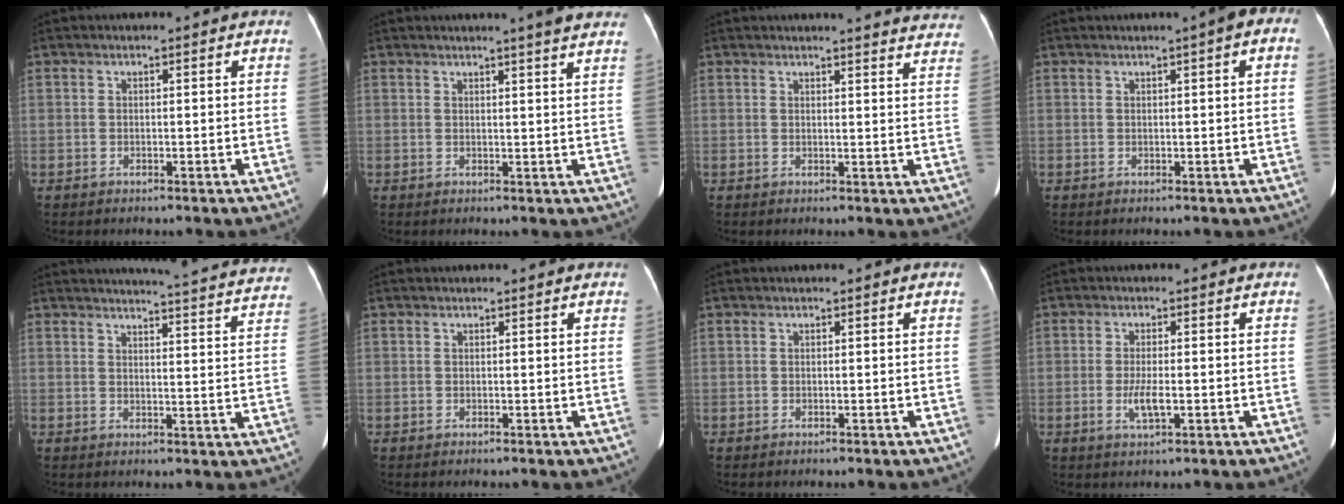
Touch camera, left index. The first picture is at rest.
{"total": 5.8, "force": [5.0, -0.6, 2.9], "torque": [-0.039, 0.002, 0.046]}
{"total": 16.5, "force": [15.8, 1.5, 4.5], "torque": [-0.033, -0.052, 0.156]}
{"total": 3.3, "force": [1.0, 0.4, 3.1], "torque": [-0.036, 0.013, 0.009]}
{"total": 22.9, "force": [22.1, 0.9, 6.0], "torque": [-0.069, -0.079, 0.239]}
{"total": 0.6, "force": [0.5, 0.1, 0.1], "torque": [-0.003, 0.002, 0.004]}
{"total": 0.0}
{"total": 3.3, "force": [-0.8, 0.8, 3.1], "torque": [-0.066, -0.004, -0.012]}